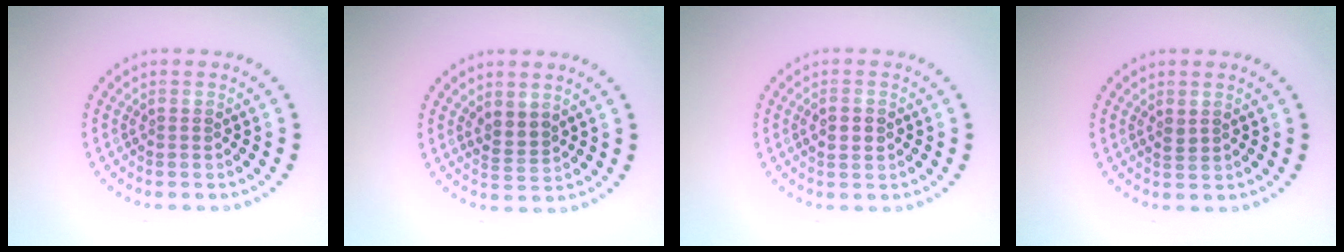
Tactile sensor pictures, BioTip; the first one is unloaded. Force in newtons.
{"total": 1.9, "press": 1.5, "slide": 1.1}
{"total": 1.6, "press": 1.6, "slide": 0.0}
{"total": 0.9, "press": 0.8, "slide": 0.3}